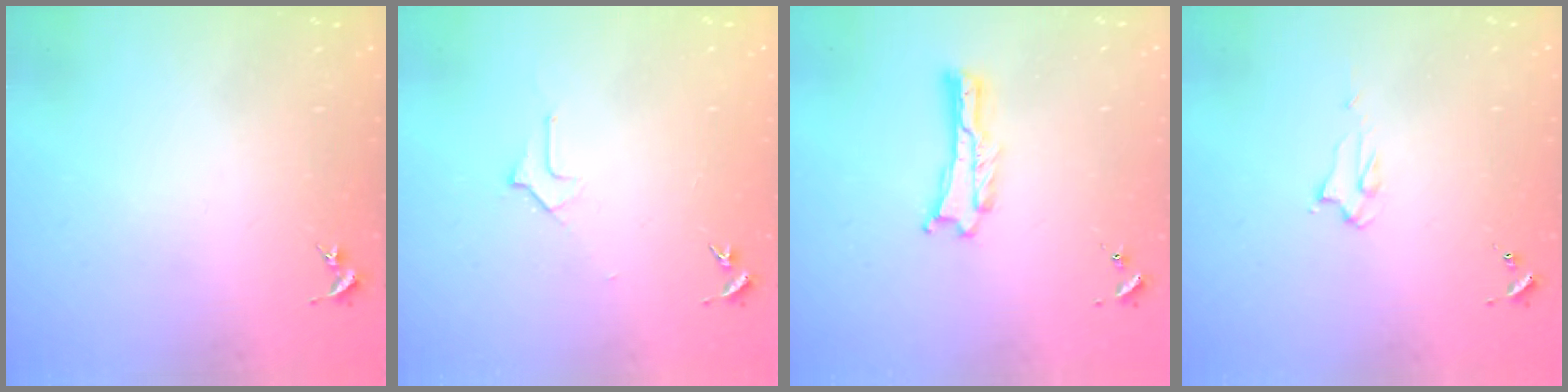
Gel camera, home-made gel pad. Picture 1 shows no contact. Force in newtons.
{"total": 1.6, "press": 1.6, "slide": 0.1}
{"total": 0.0}
{"total": 2.2, "press": 2.2, "slide": 0.2}